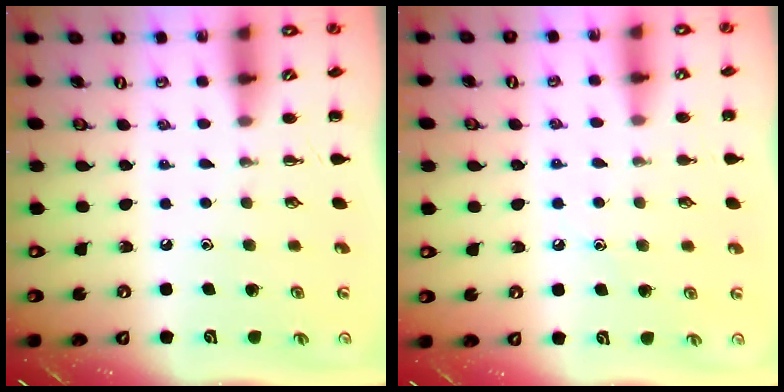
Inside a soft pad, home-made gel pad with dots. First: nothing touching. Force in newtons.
{"total": 6.0, "press": 5.6, "slide": 2.0}